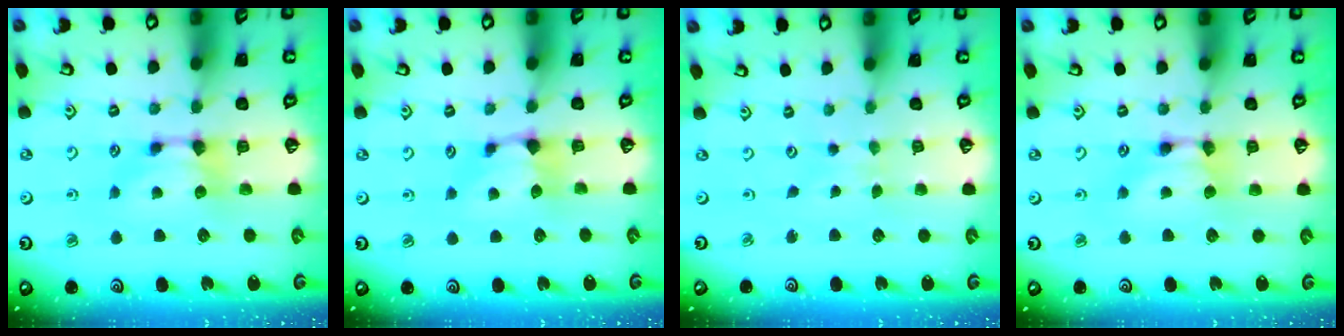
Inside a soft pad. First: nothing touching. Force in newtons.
{"total": 0.9, "press": 0.2, "slide": 0.9}
{"total": 4.2, "press": 4.2, "slide": 0.1}
{"total": 1.6, "press": 1.6, "slide": 0.2}